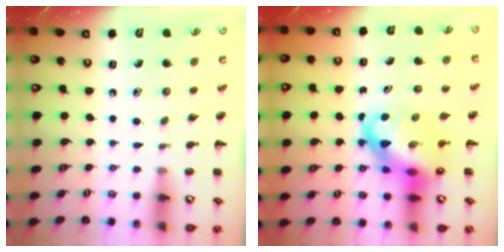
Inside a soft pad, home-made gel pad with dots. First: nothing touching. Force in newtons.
{"total": 13.3, "press": 12.8, "slide": 3.8}